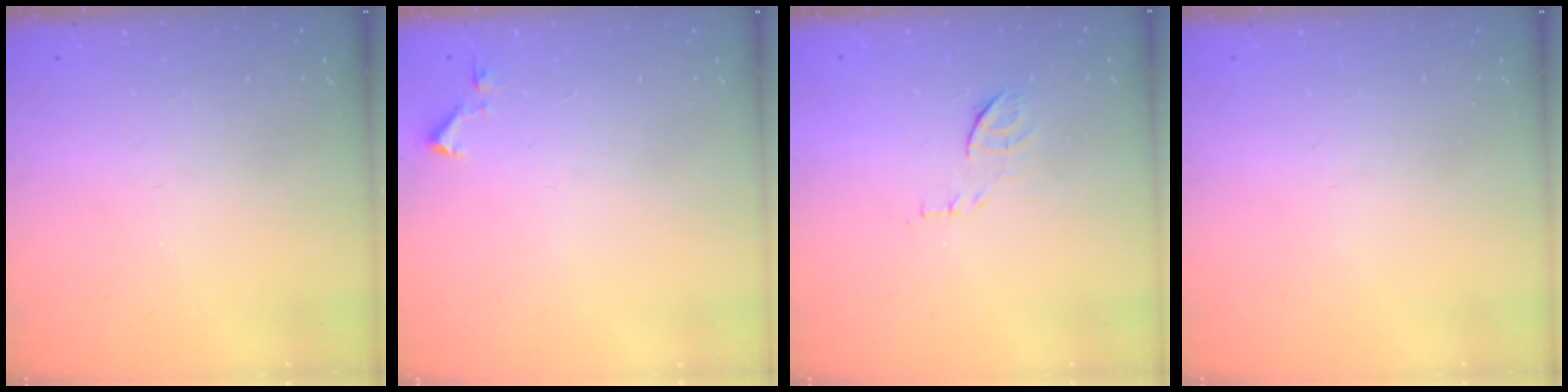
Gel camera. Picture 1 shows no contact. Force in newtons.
{"total": 3.5, "press": 3.4, "slide": 0.6}
{"total": 7.8, "press": 7.7, "slide": 0.7}
{"total": 0.0}